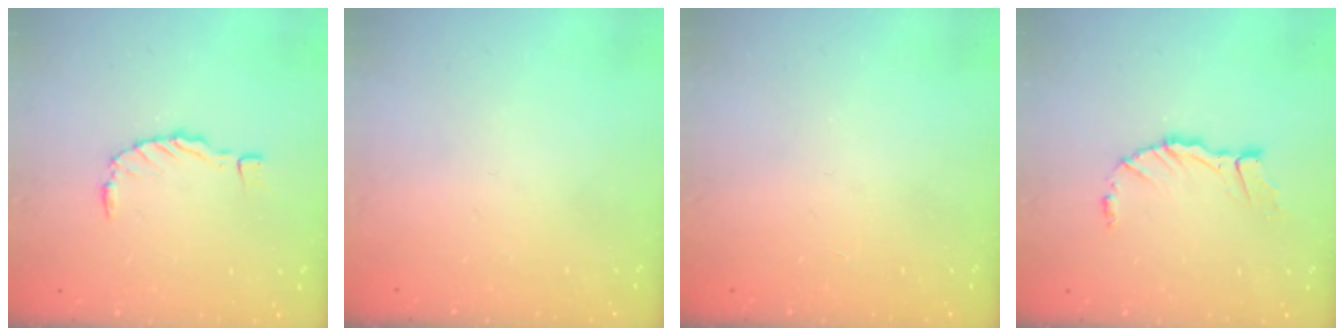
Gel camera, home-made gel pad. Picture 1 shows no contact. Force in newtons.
{"total": 0.0}
{"total": 1.6, "press": 1.5, "slide": 0.3}
{"total": 7.9, "press": 7.9, "slide": 0.9}